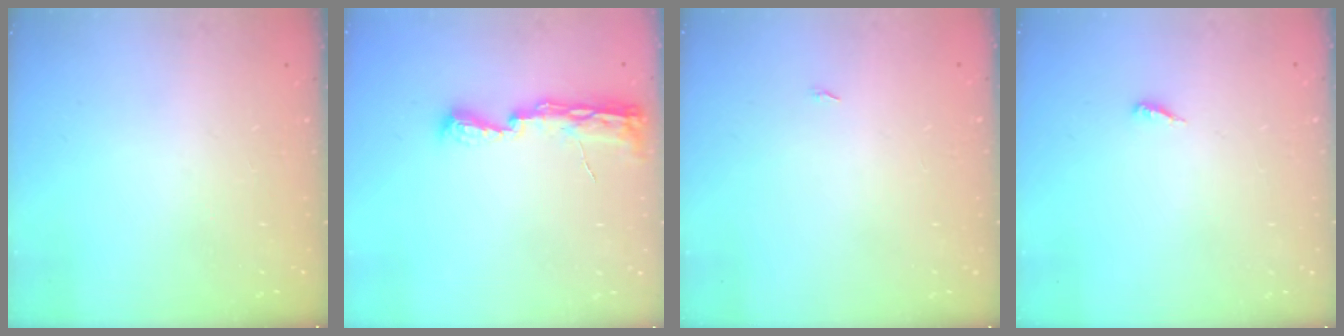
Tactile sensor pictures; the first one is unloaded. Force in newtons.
{"total": 8.5, "press": 8.5, "slide": 1.2}
{"total": 4.0, "press": 1.3, "slide": 3.7}
{"total": 3.0, "press": 3.0, "slide": 0.2}